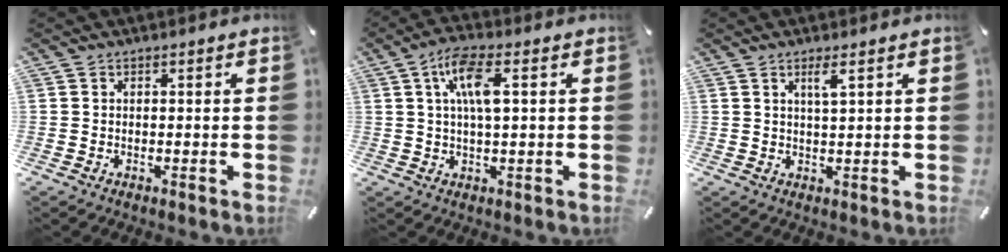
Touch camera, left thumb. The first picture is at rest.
{"total": 8.4, "force": [2.2, 2.6, 7.7], "torque": [-0.145, 0.004, 0.034]}
{"total": 2.9, "force": [1.6, 0.1, 2.3], "torque": [-0.050, -0.001, 0.026]}